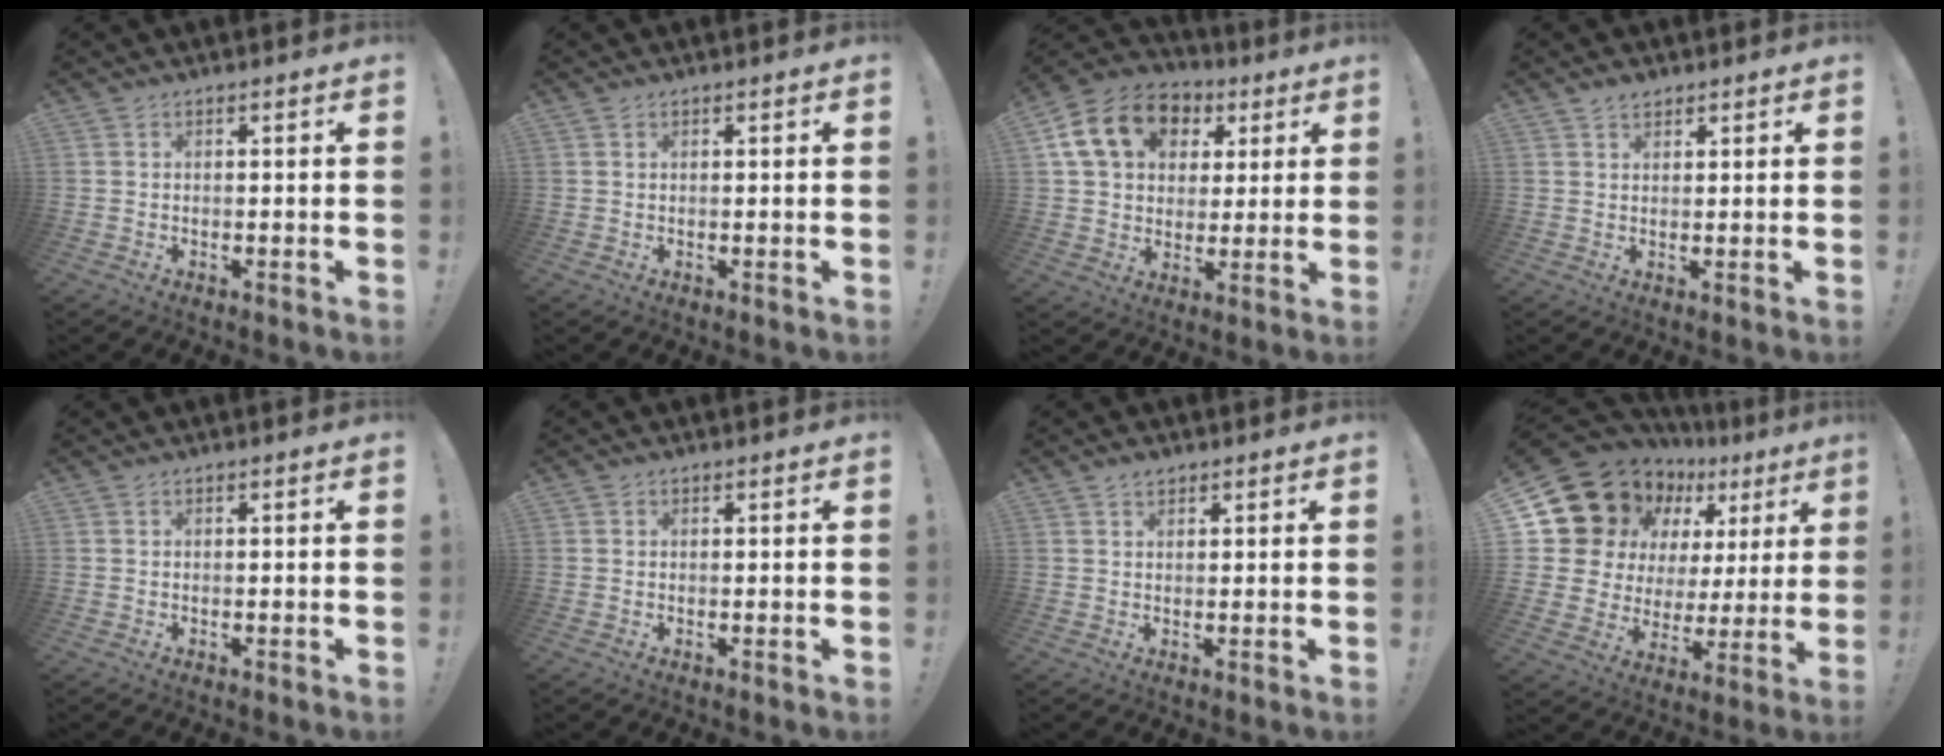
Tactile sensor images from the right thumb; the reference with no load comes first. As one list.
[{"total": 0.7, "force": [0.5, 0.5, 0.1], "torque": [0.004, -0.003, 0.008]}, {"total": 18.2, "force": [6.9, 13.8, 9.7], "torque": [-0.141, -0.014, 0.137]}, {"total": 2.5, "force": [1.9, 1.4, 0.7], "torque": [-0.007, -0.010, 0.035]}, {"total": 0.0}, {"total": 0.5, "force": [0.3, 0.4, -0.2], "torque": [0.009, -0.003, 0.005]}, {"total": 1.9, "force": [1.5, 1.0, 0.8], "torque": [-0.013, -0.006, 0.028]}, {"total": 16.5, "force": [11.9, 9.2, 6.8], "torque": [-0.111, -0.093, 0.235]}]